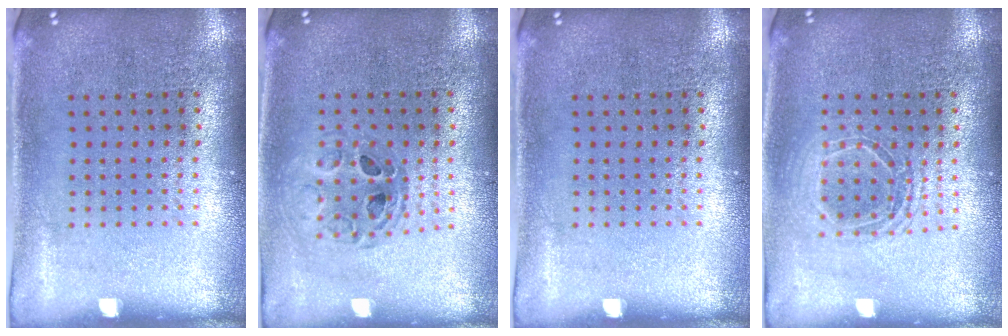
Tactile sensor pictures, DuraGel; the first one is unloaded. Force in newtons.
{"total": 0.8, "press": 0.8, "slide": 0.1}
{"total": 0.0}
{"total": 1.6, "press": 1.3, "slide": 0.8}